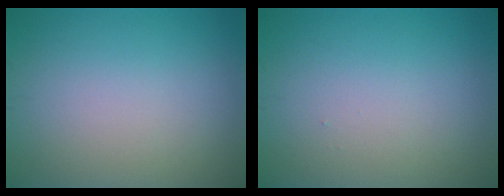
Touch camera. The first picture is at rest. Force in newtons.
{"total": 0.0}